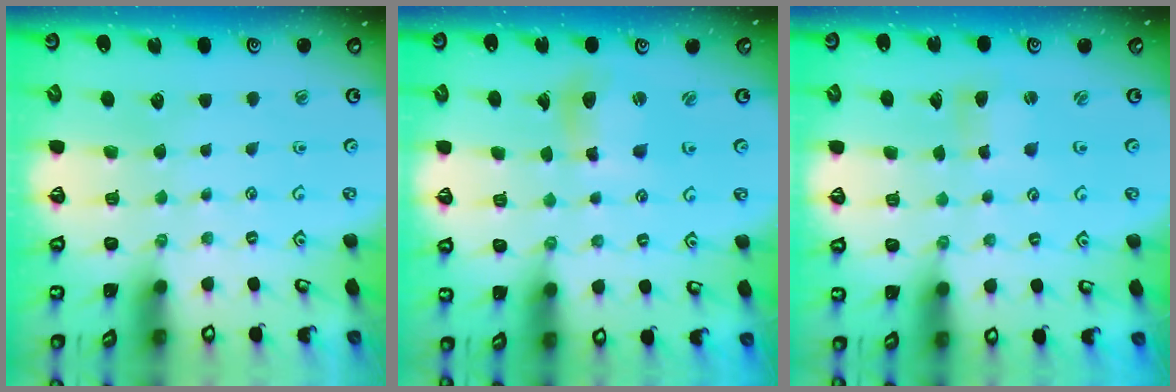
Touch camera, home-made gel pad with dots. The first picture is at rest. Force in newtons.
{"total": 7.7, "press": 7.7, "slide": 0.9}
{"total": 2.2, "press": 2.2, "slide": 0.3}